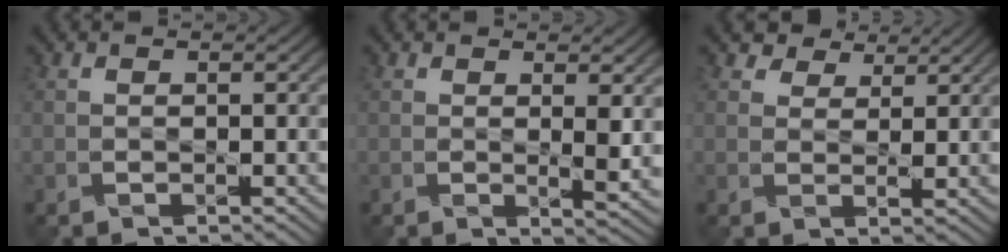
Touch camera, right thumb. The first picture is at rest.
{"total": 2.9, "force": [0.8, 0.5, 2.8], "torque": [-0.048, -0.001, 0.017]}
{"total": 4.2, "force": [3.6, 1.7, 1.2], "torque": [-0.025, 0.007, 0.064]}